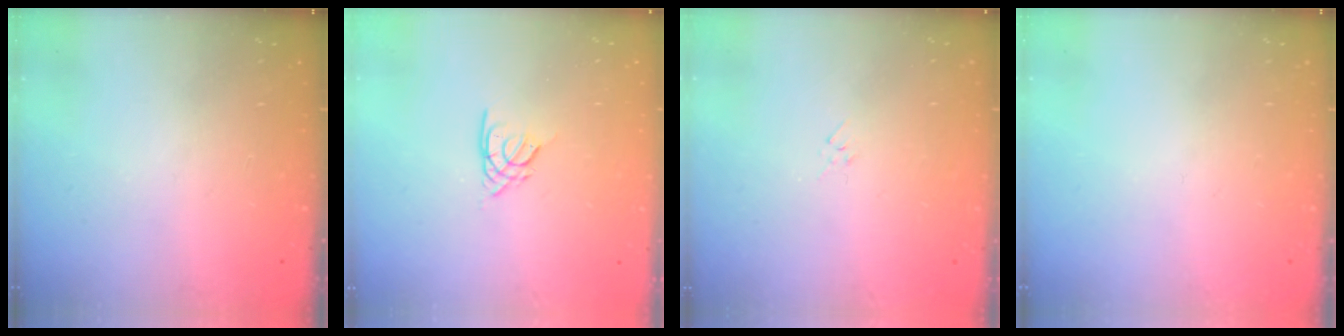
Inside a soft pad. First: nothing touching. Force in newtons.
{"total": 2.2, "press": 2.1, "slide": 0.5}
{"total": 2.9, "press": 2.9, "slide": 0.6}
{"total": 0.0}